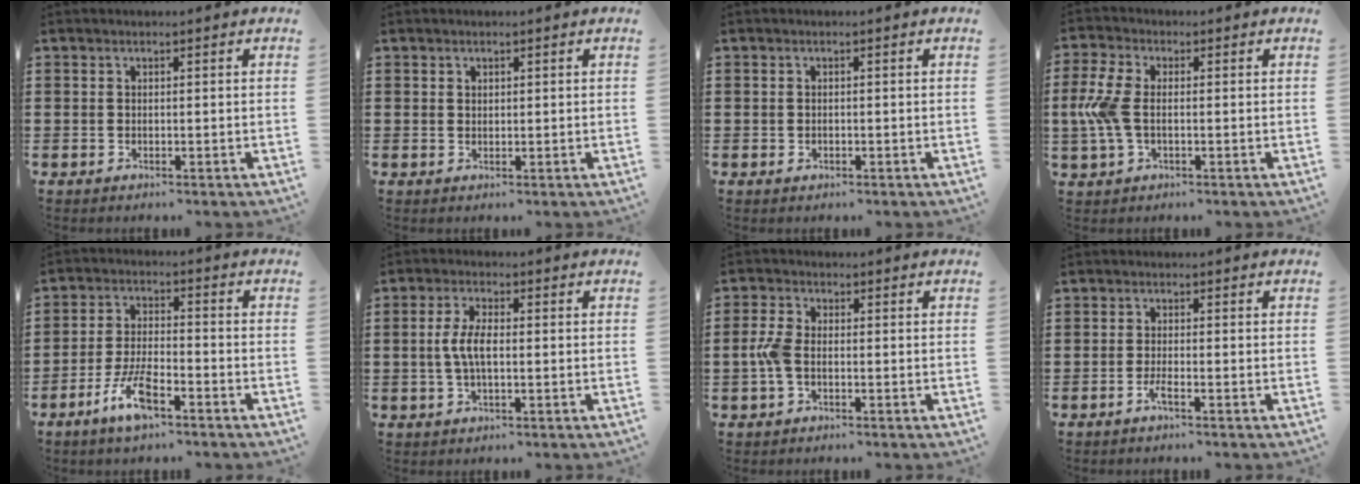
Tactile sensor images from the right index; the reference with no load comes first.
{"total": 0.8, "force": [0.6, 0.5, 0.2], "torque": [-0.004, 0.002, 0.011]}
{"total": 0.5, "force": [-0.2, 0.4, 0.3], "torque": [-0.007, 0.002, -0.004]}
{"total": 6.7, "force": [-0.3, 3.5, 5.7], "torque": [-0.155, -0.007, -0.018]}
{"total": 7.2, "force": [-4.2, 2.1, 5.4], "torque": [-0.126, -0.004, -0.082]}
{"total": 4.8, "force": [-0.3, 1.9, 4.4], "torque": [-0.103, -0.003, -0.014]}
{"total": 3.9, "force": [-0.7, 2.1, 3.3], "torque": [-0.090, -0.006, -0.021]}
{"total": 1.9, "force": [-1.1, 0.1, 1.5], "torque": [-0.034, -0.005, -0.022]}